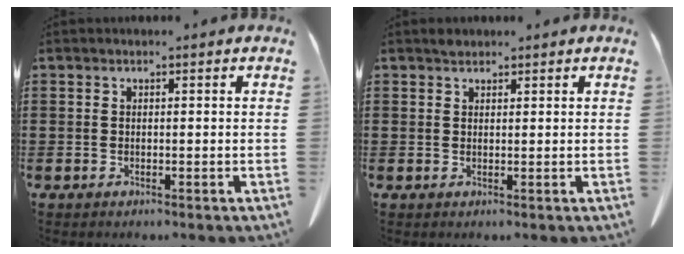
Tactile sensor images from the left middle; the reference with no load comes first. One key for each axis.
{"total": 1.1, "fx": 0.9, "fy": 0.5, "fz": 0.1, "tx": -0.004, "ty": 0.003, "tz": 0.018}